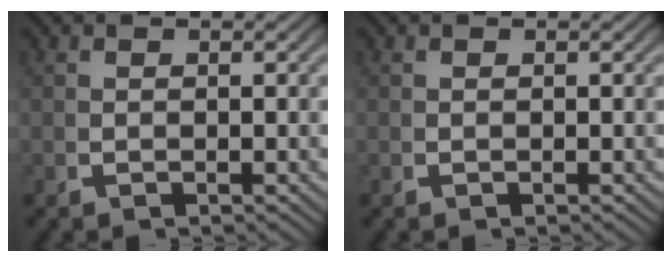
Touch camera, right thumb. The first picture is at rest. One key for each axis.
{"total": 0.0}